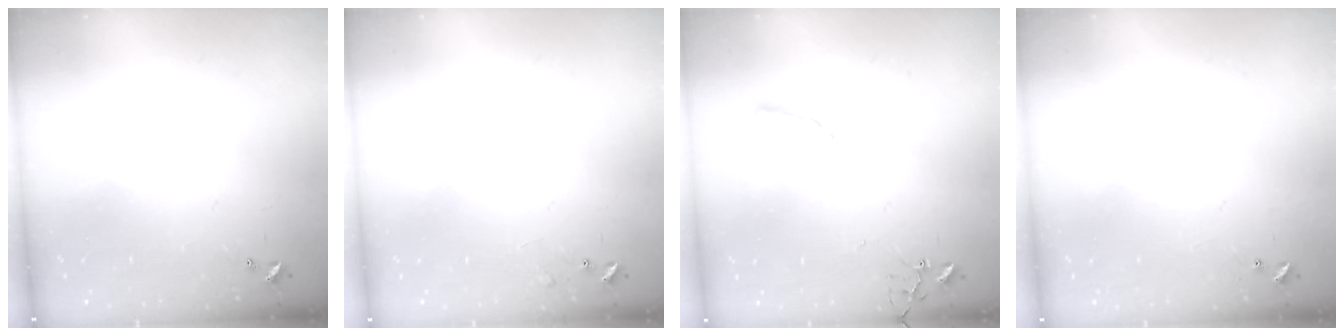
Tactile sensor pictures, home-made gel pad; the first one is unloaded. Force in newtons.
{"total": 5.9, "press": 5.9, "slide": 0.9}
{"total": 7.6, "press": 7.6, "slide": 0.5}
{"total": 4.5, "press": 4.4, "slide": 0.4}